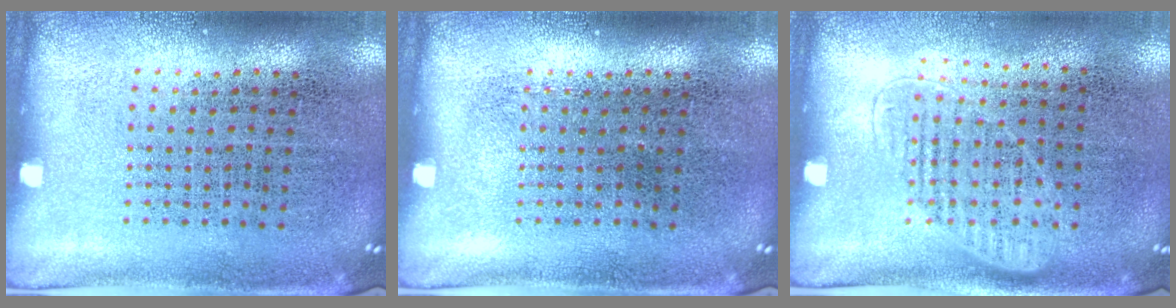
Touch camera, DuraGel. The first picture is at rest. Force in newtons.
{"total": 0.0}
{"total": 1.2, "press": 1.0, "slide": 0.7}